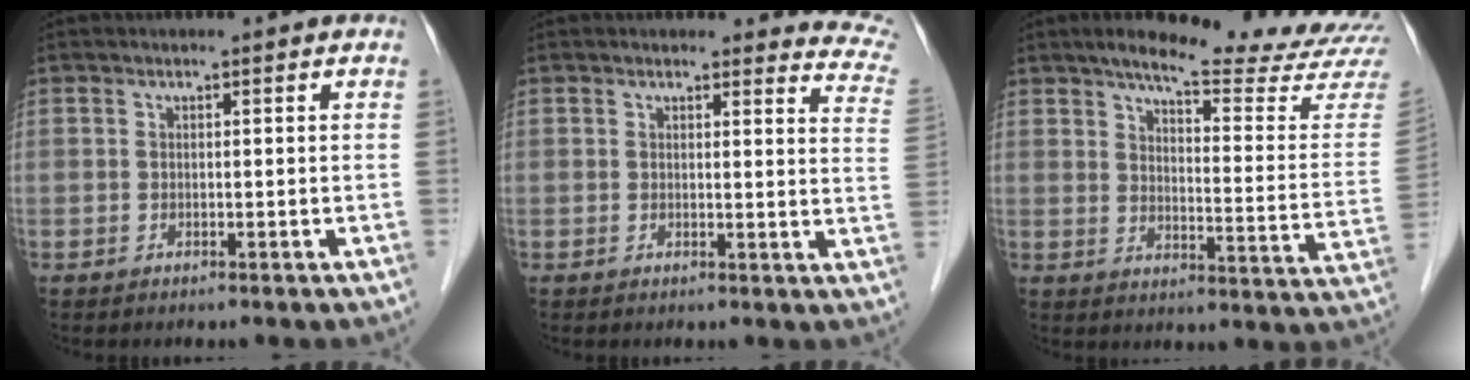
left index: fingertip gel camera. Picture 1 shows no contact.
{"total": 9.7, "force": [9.4, 1.8, 0.8], "torque": [0.035, -0.069, 0.054]}
{"total": 20.9, "force": [19.0, 0.4, 8.5], "torque": [-0.115, -0.084, 0.228]}